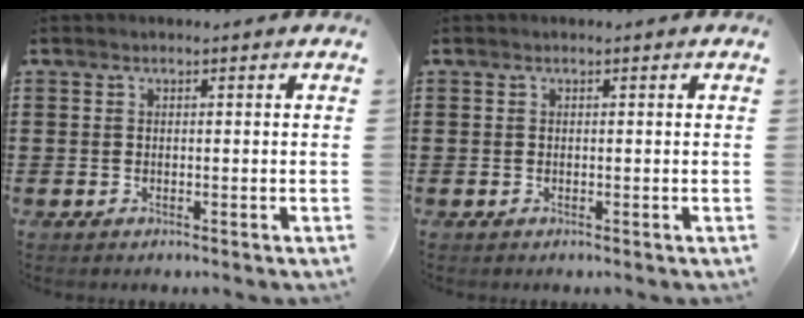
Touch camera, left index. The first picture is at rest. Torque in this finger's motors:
{"motor_torque": [0.00, 0.00, 0.00, 0.00]}